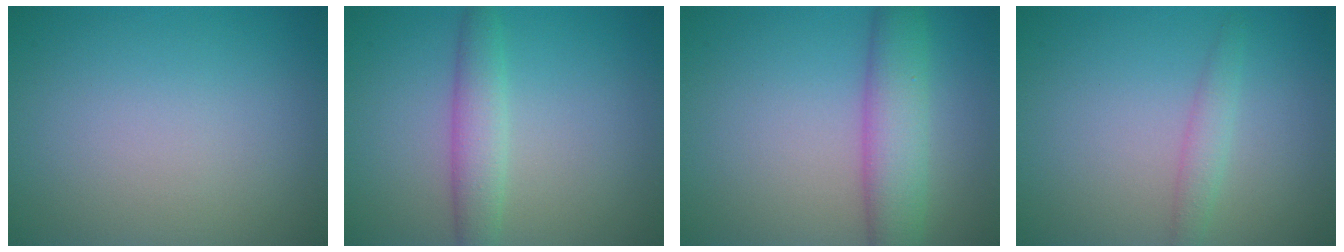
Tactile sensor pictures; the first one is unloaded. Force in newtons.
{"total": 2.4, "press": 2.4, "slide": 0.2}
{"total": 5.1, "press": 5.1, "slide": 0.2}
{"total": 1.5, "press": 1.5, "slide": 0.1}